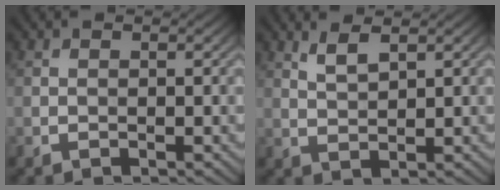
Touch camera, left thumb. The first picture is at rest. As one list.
[{"total": 2.6, "force": [1.8, 0.7, 1.8], "torque": [-0.043, 0.000, 0.039]}]